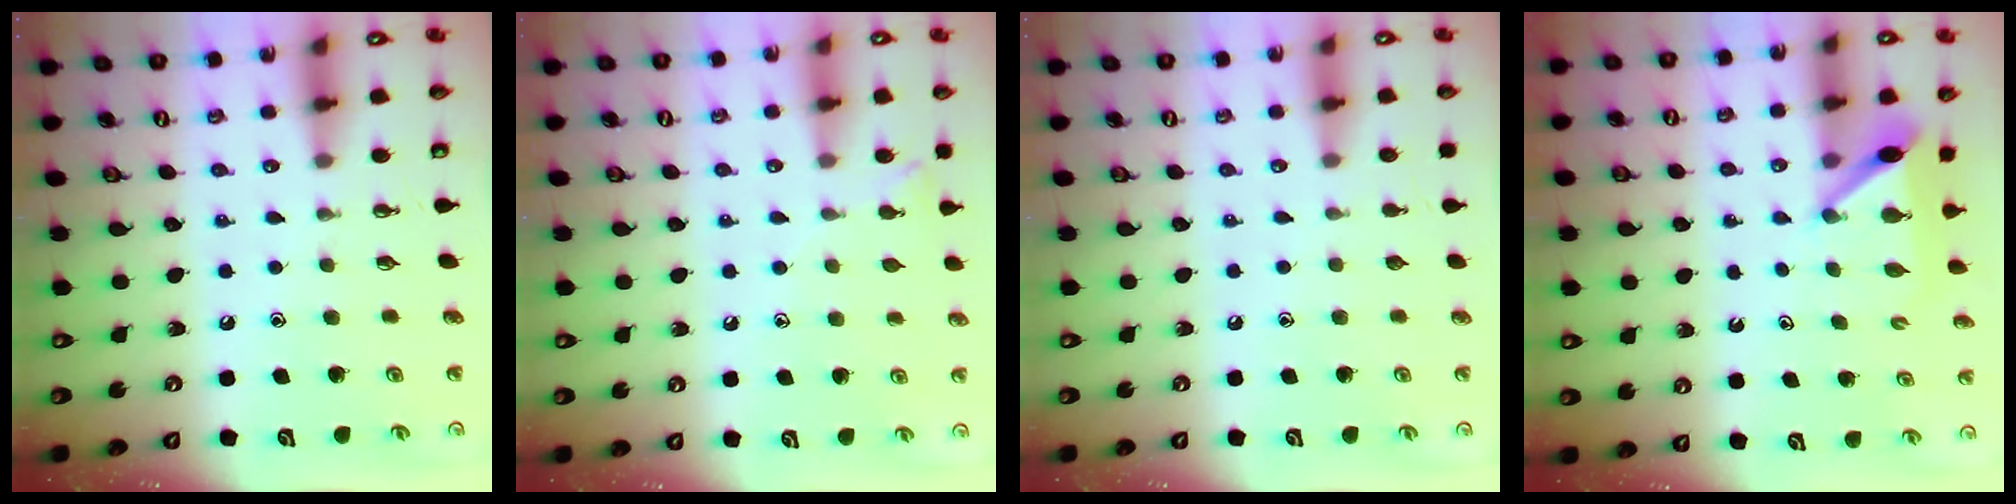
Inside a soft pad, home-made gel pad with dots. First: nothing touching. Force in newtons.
{"total": 5.5, "press": 5.4, "slide": 0.5}
{"total": 0.0}
{"total": 6.4, "press": 6.4, "slide": 0.2}